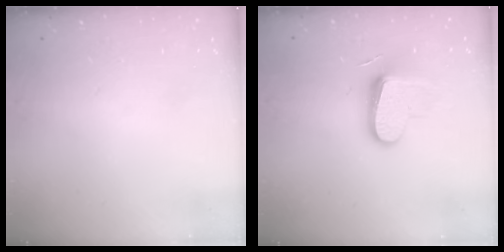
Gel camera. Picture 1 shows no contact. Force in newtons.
{"total": 11.6, "press": 11.6, "slide": 0.5}